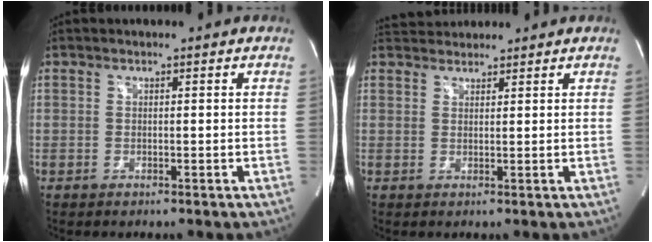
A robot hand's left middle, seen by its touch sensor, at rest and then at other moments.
{"total": 3.7, "force": [3.6, 0.9, 0.2], "torque": [-0.009, 0.029, 0.065]}